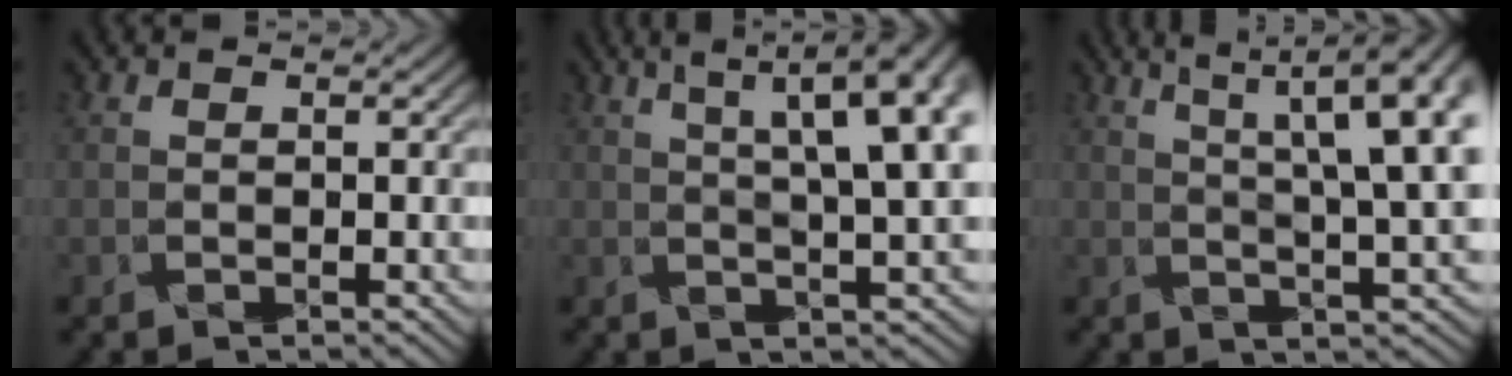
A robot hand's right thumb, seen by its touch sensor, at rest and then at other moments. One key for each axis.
{"total": 9.8, "fx": 4.1, "fy": 1.6, "fz": 8.8, "tx": -0.121, "ty": 0.034, "tz": 0.052}
{"total": 11.0, "fx": 5.1, "fy": 1.7, "fz": 9.6, "tx": -0.133, "ty": 0.035, "tz": 0.072}